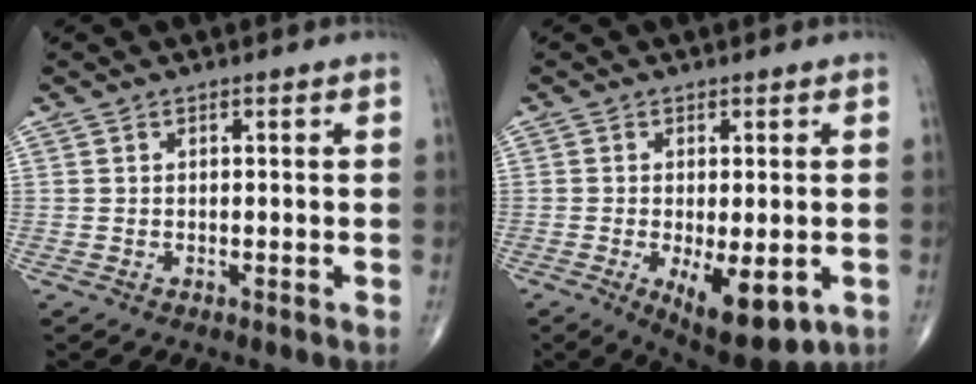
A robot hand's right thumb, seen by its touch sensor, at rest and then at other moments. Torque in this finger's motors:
{"motor_torque": [-0.05, 0.97, 0.13, -0.13, 0.05]}